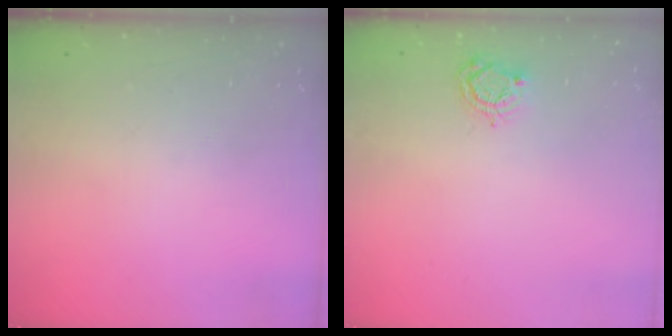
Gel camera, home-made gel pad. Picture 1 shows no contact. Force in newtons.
{"total": 4.8, "press": 4.7, "slide": 0.5}